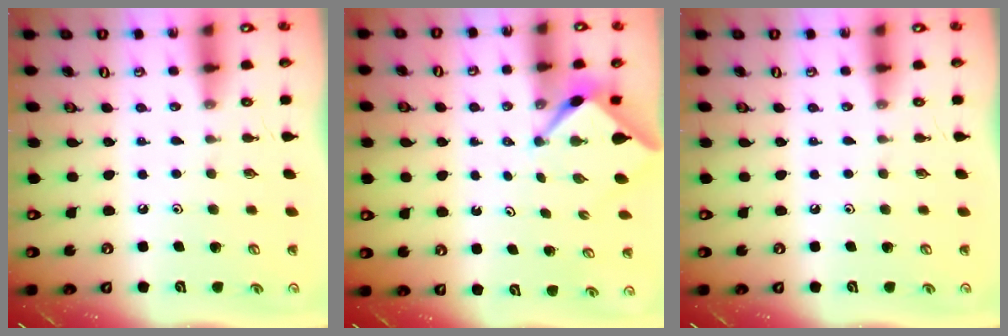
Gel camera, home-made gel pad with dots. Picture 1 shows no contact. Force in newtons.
{"total": 2.4, "press": 2.4, "slide": 0.3}
{"total": 0.0}